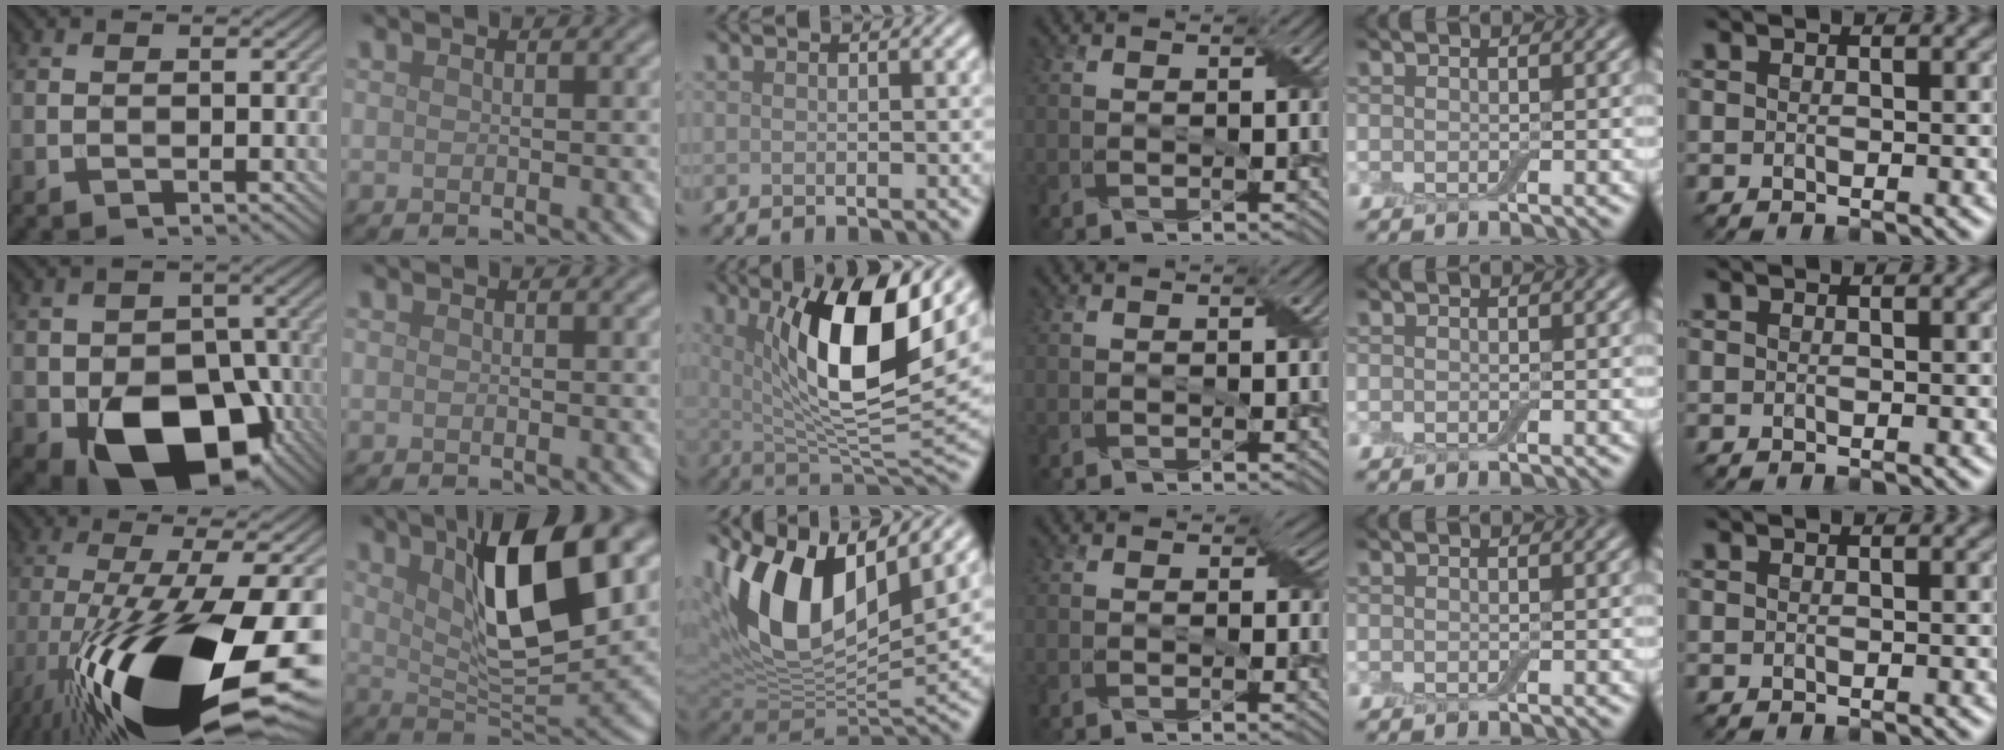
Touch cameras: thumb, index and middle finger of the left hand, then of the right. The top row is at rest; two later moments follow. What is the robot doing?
{"motion": "wrap", "object": "adhesive wrap"}